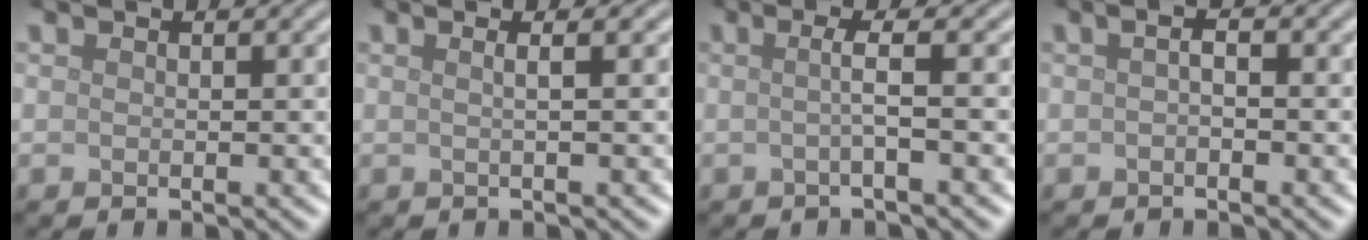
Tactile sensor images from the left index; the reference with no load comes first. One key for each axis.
{"total": 2.6, "fx": 0.8, "fy": 1.2, "fz": 2.2, "tx": -0.011, "ty": 0.008, "tz": -0.021}
{"total": 2.3, "fx": -0.1, "fy": 0.4, "fz": 2.3, "tx": -0.038, "ty": -0.001, "tz": -0.010}
{"total": 1.0, "fx": -0.2, "fy": 0.2, "fz": 0.9, "tx": -0.018, "ty": 0.001, "tz": -0.004}